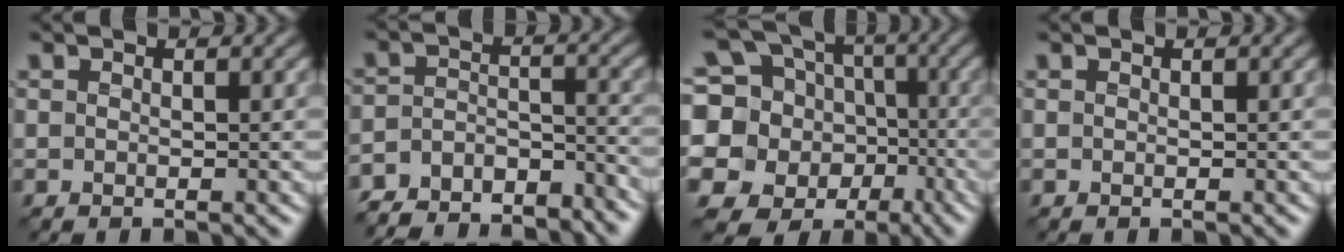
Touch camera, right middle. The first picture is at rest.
{"total": 8.0, "force": [-7.3, 2.6, 2.1], "torque": [-0.044, -0.011, -0.123]}
{"total": 14.8, "force": [-2.8, 13.7, 5.0], "torque": [-0.127, 0.001, -0.045]}
{"total": 0.0}